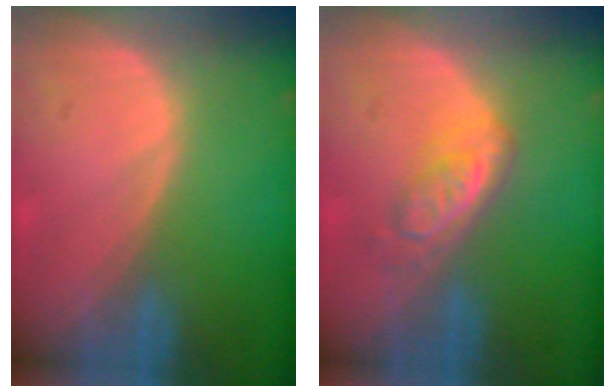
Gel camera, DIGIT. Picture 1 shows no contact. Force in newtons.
{"total": 4.9, "press": 4.6, "slide": 1.8}